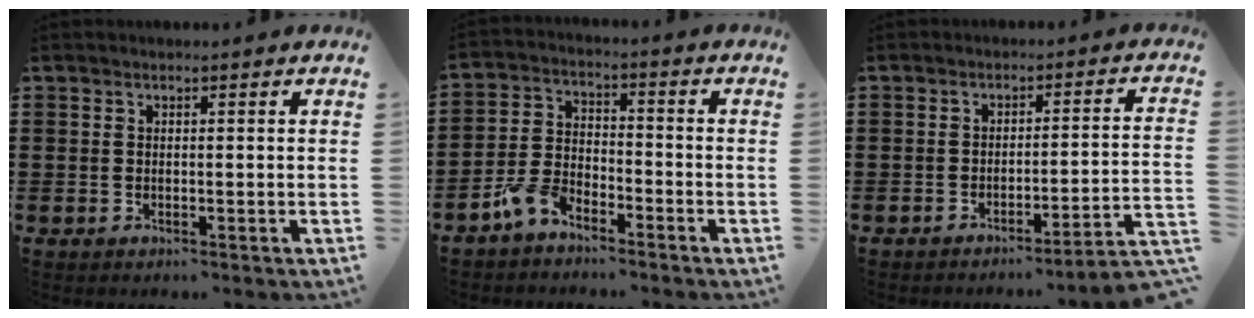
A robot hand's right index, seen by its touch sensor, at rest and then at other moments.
{"total": 5.4, "force": [-4.3, 2.2, 2.5], "torque": [-0.069, 0.009, -0.089]}
{"total": 3.4, "force": [-2.8, -0.6, 1.8], "torque": [-0.035, -0.018, -0.060]}